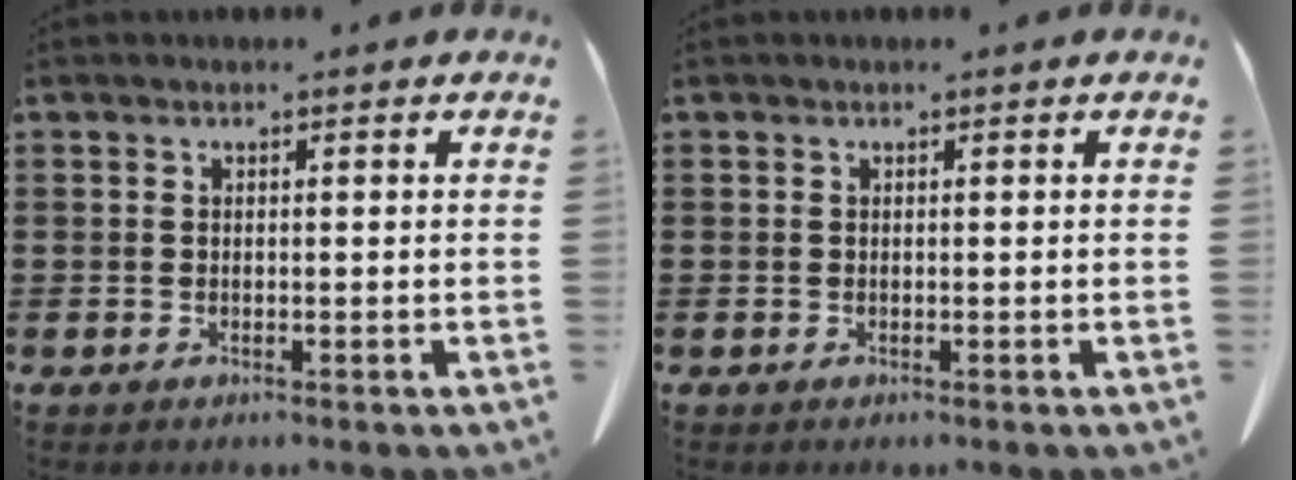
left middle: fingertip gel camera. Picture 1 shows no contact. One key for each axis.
{"total": 0.0}